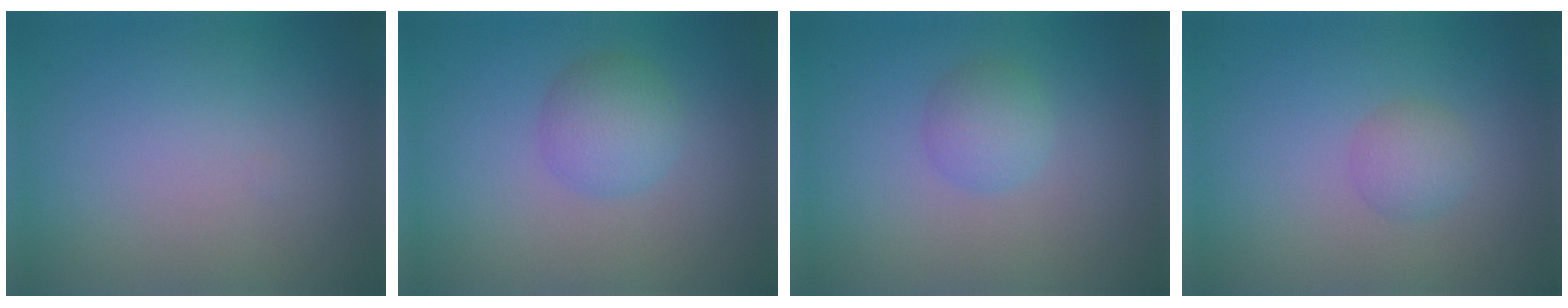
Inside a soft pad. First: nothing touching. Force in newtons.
{"total": 2.8, "press": 2.8, "slide": 0.1}
{"total": 2.1, "press": 2.1, "slide": 0.0}
{"total": 1.5, "press": 1.5, "slide": 0.0}